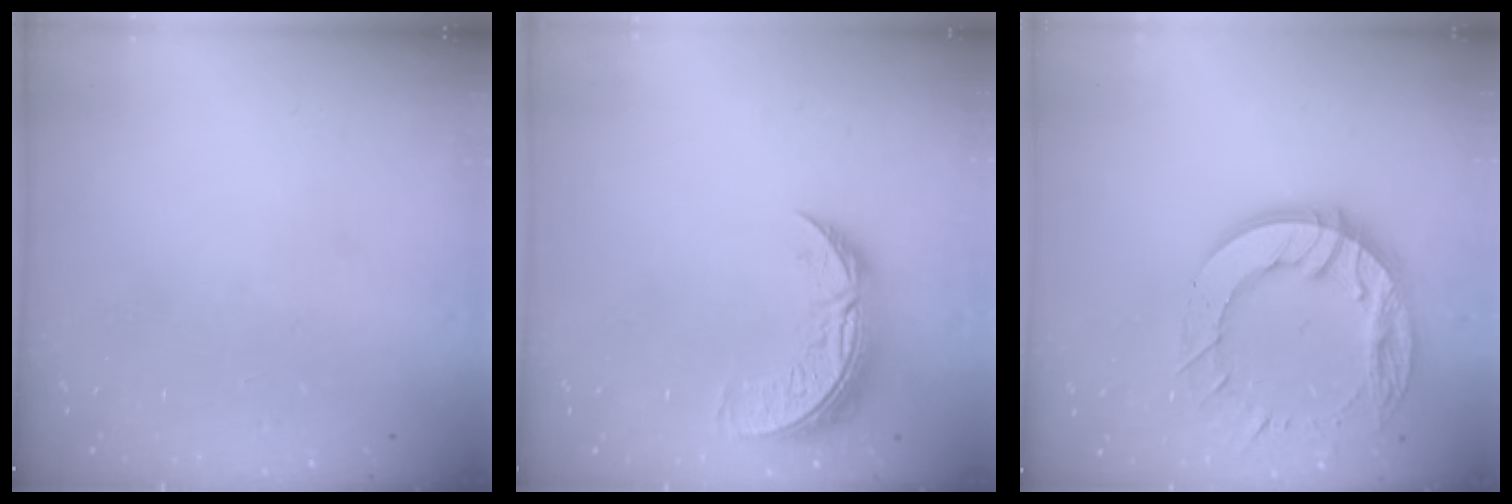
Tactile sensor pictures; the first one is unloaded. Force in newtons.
{"total": 9.1, "press": 9.0, "slide": 0.8}
{"total": 16.7, "press": 16.6, "slide": 1.6}